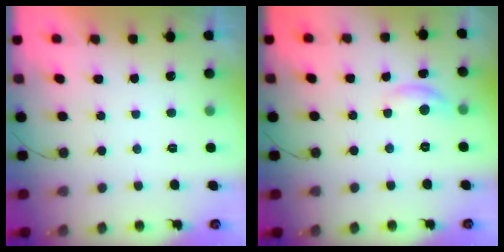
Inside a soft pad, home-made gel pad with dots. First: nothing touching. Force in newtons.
{"total": 6.7, "press": 6.7, "slide": 0.4}